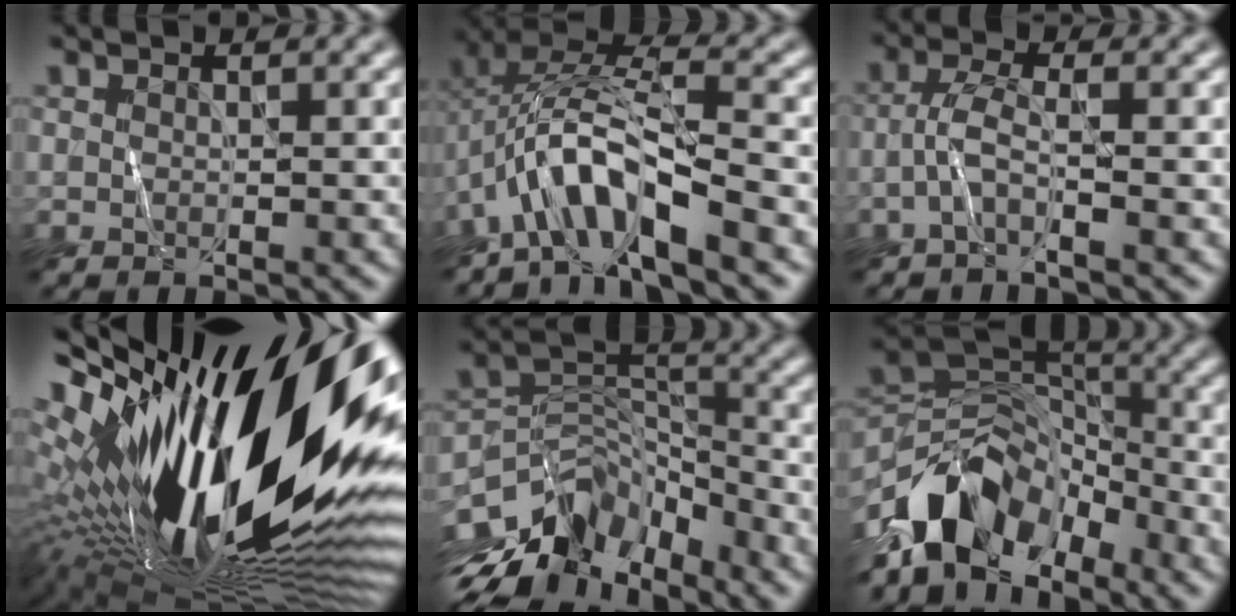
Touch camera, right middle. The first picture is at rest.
{"total": 7.8, "force": [-3.9, 2.2, 6.4], "torque": [-0.123, 0.016, -0.076]}
{"total": 2.1, "force": [-1.3, -0.1, 1.7], "torque": [-0.046, 0.008, -0.032]}
{"total": 20.8, "force": [3.8, 7.8, 18.9], "torque": [-0.342, -0.022, 0.054]}
{"total": 9.1, "force": [-6.9, 4.3, 4.1], "torque": [-0.073, 0.001, -0.136]}
{"total": 8.4, "force": [-6.1, 4.3, 3.8], "torque": [-0.053, 0.004, -0.121]}